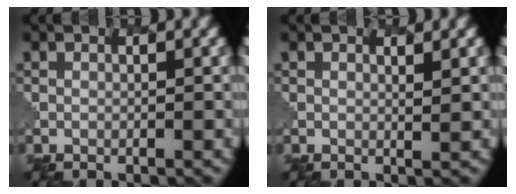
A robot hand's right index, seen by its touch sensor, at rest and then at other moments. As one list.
[{"total": 1.1, "force": [0.8, 0.3, 0.7], "torque": [-0.007, -0.001, 0.013]}]